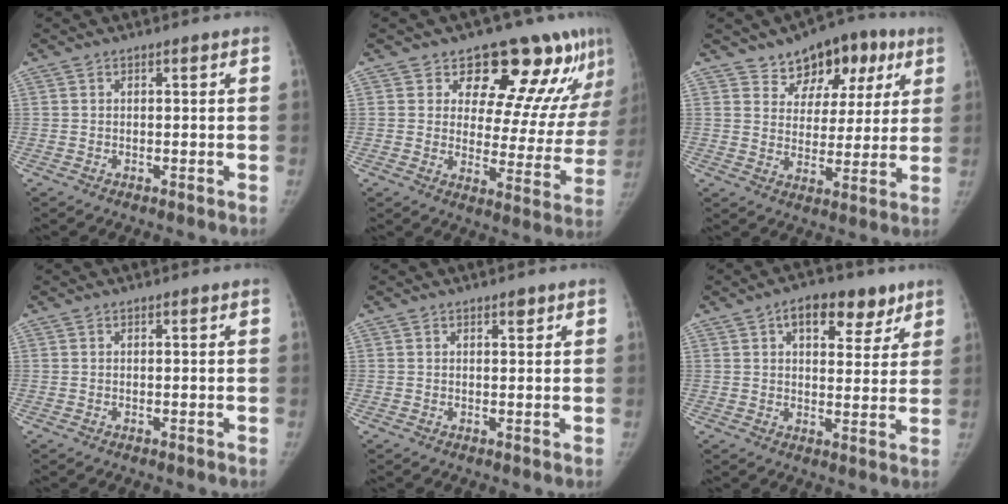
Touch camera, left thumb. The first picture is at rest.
{"total": 18.3, "force": [12.2, 8.3, 10.9], "torque": [-0.081, -0.071, 0.153]}
{"total": 12.8, "force": [7.2, 8.4, 6.5], "torque": [-0.038, -0.015, 0.107]}
{"total": 0.0}
{"total": 1.3, "force": [0.9, 0.6, 0.8], "torque": [-0.003, -0.003, 0.011]}
{"total": 10.7, "force": [5.8, 6.0, 6.8], "torque": [-0.056, -0.014, 0.079]}